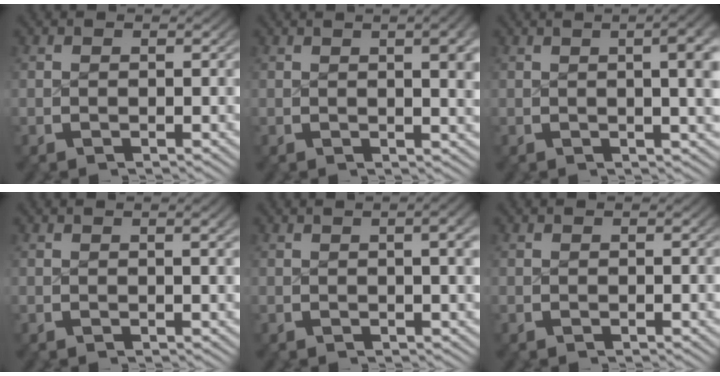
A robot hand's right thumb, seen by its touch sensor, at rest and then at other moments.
{"total": 3.9, "force": [0.9, 1.2, 3.6], "torque": [-0.034, 0.002, 0.014]}
{"total": 6.7, "force": [1.6, 2.6, 5.9], "torque": [-0.053, 0.017, 0.016]}
{"total": 1.0, "force": [0.3, 0.0, 0.9], "torque": [-0.011, 0.003, 0.006]}
{"total": 3.2, "force": [0.6, 0.9, 3.0], "torque": [-0.029, 0.010, 0.009]}
{"total": 0.0}